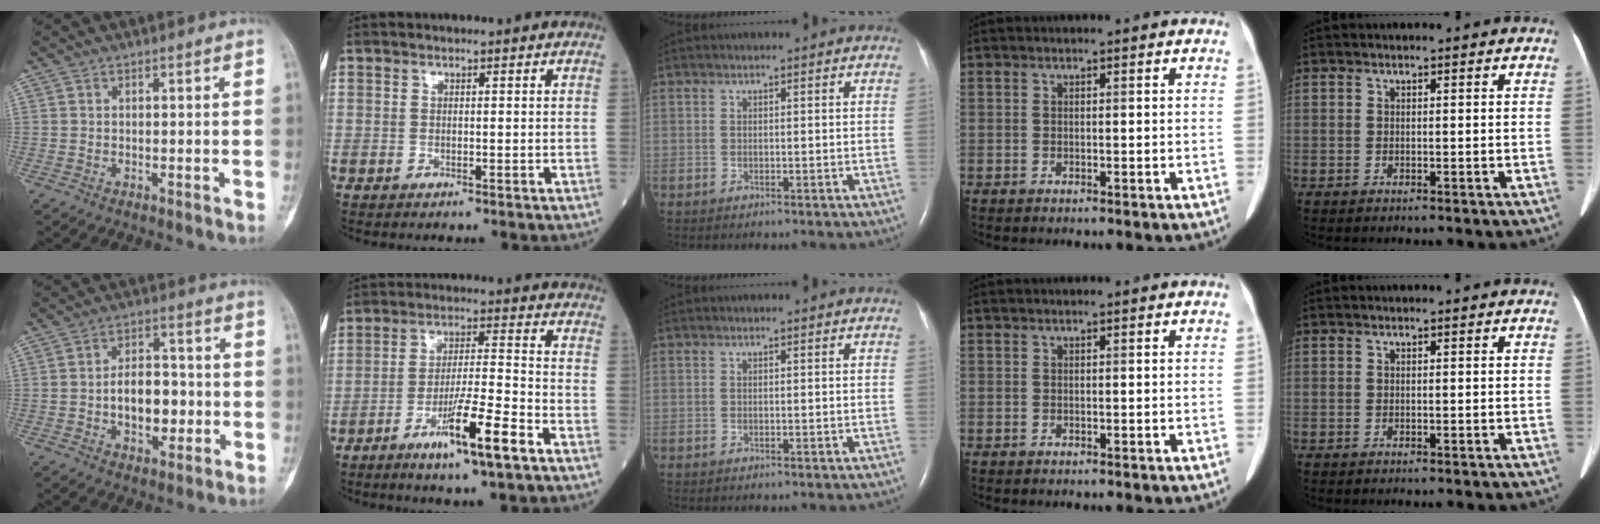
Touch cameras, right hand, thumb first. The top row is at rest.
{"thumb": {"total": 9.9, "force": [-1.6, 6.2, 7.5], "torque": [-0.081, 0.018, -0.026]}, "index": {"total": 10.4, "force": [-5.8, -0.1, 8.6], "torque": [-0.152, -0.013, -0.101]}}